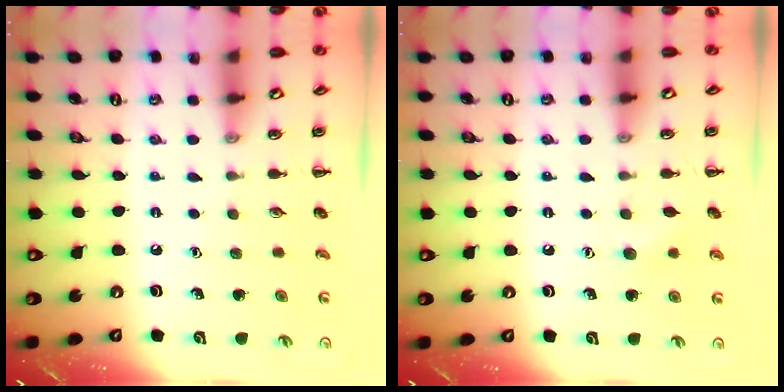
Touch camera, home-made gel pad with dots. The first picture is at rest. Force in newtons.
{"total": 5.2, "press": 5.0, "slide": 1.3}